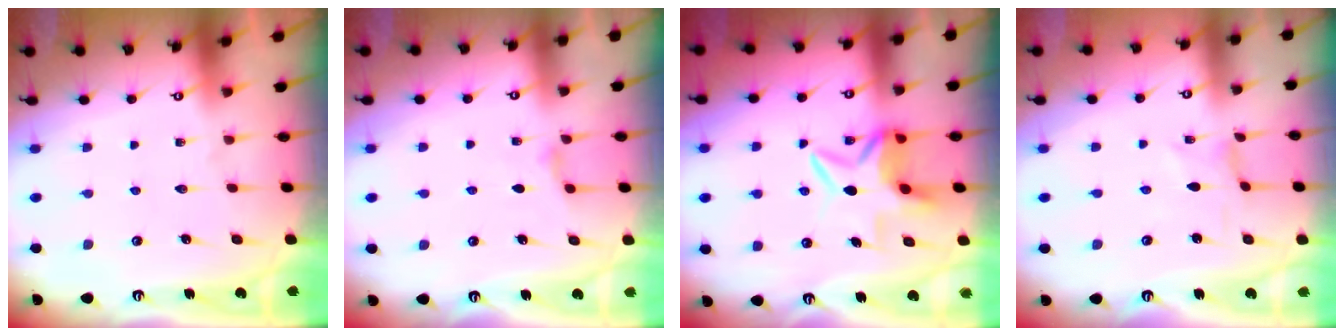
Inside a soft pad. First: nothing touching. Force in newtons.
{"total": 2.3, "press": 2.3, "slide": 0.4}
{"total": 8.0, "press": 7.9, "slide": 1.6}
{"total": 0.0}